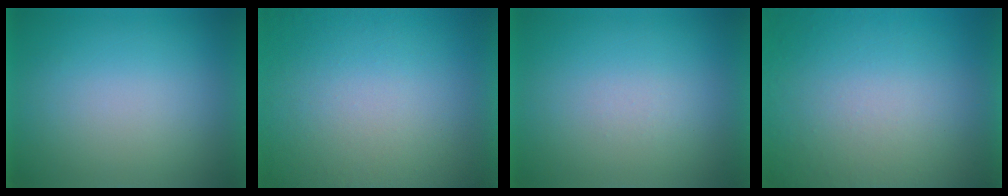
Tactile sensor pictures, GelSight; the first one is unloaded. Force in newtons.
{"total": 7.1}
{"total": 1.4}
{"total": 8.7}